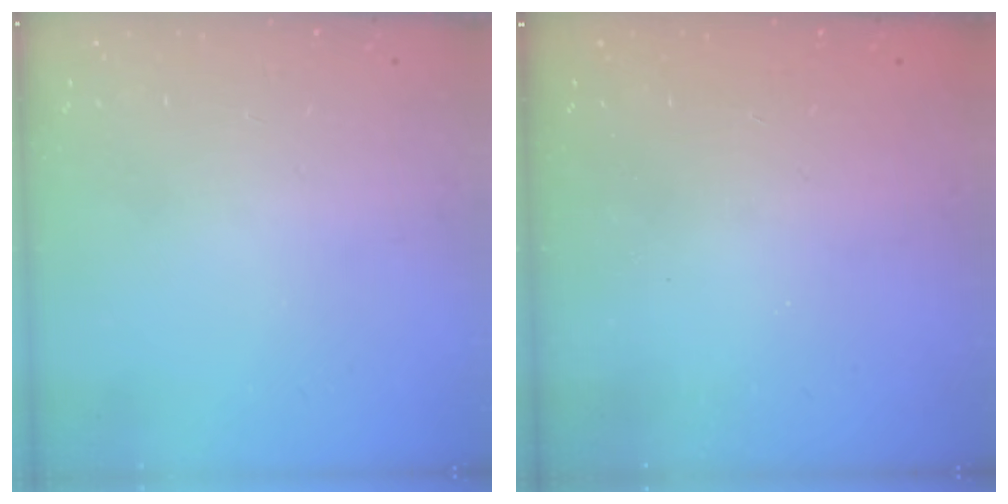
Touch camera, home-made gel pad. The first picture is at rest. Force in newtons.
{"total": 2.5, "press": 2.3, "slide": 0.8}